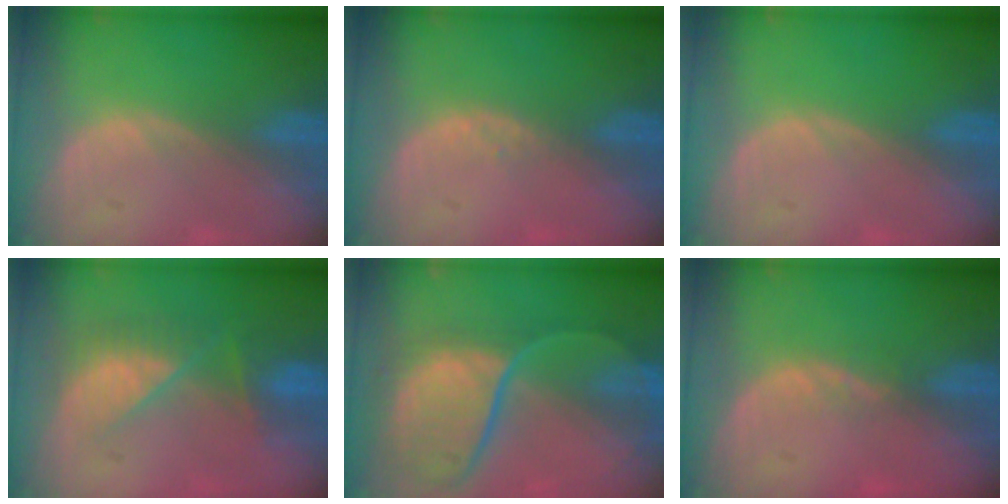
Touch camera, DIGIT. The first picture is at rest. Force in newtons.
{"total": 1.1, "press": 0.8, "slide": 0.7}
{"total": 0.0}
{"total": 7.9, "press": 7.2, "slide": 3.1}
{"total": 12.2, "press": 9.9, "slide": 7.0}
{"total": 1.5, "press": 1.2, "slide": 0.8}